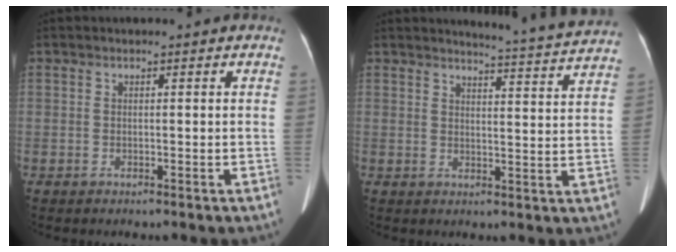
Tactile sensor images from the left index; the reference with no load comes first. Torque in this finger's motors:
{"motor_torque": [-0.41, -1.16, 0.00, 0.02]}